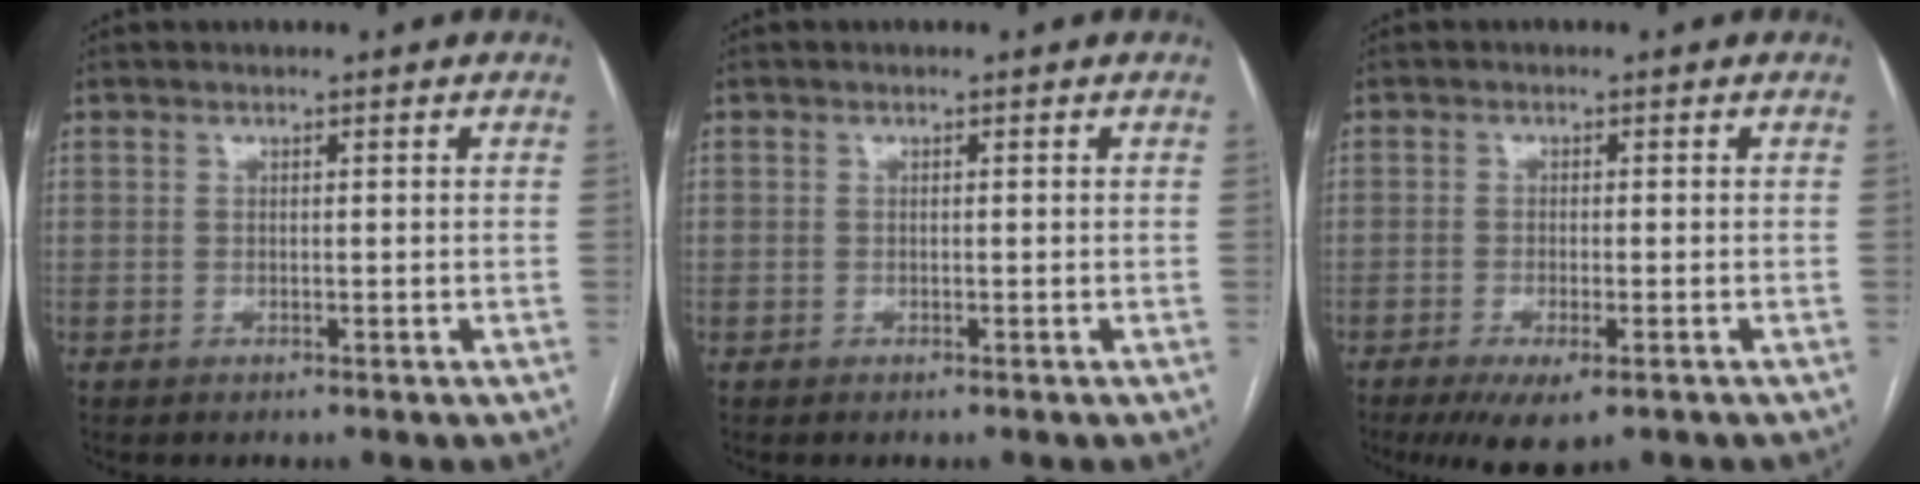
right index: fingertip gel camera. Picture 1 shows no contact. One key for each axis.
{"total": 0.5, "fx": -0.2, "fy": 0.5, "fz": 0.0, "tx": 0.002, "ty": 0.006, "tz": -0.006}
{"total": 6.0, "fx": -3.8, "fy": 1.5, "fz": 4.4, "tx": -0.070, "ty": -0.014, "tz": -0.057}